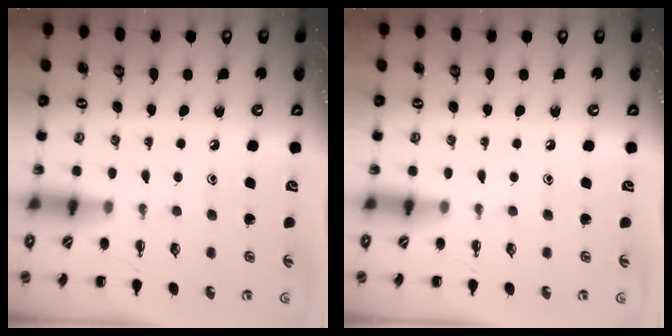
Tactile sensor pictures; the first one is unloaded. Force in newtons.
{"total": 0.0}